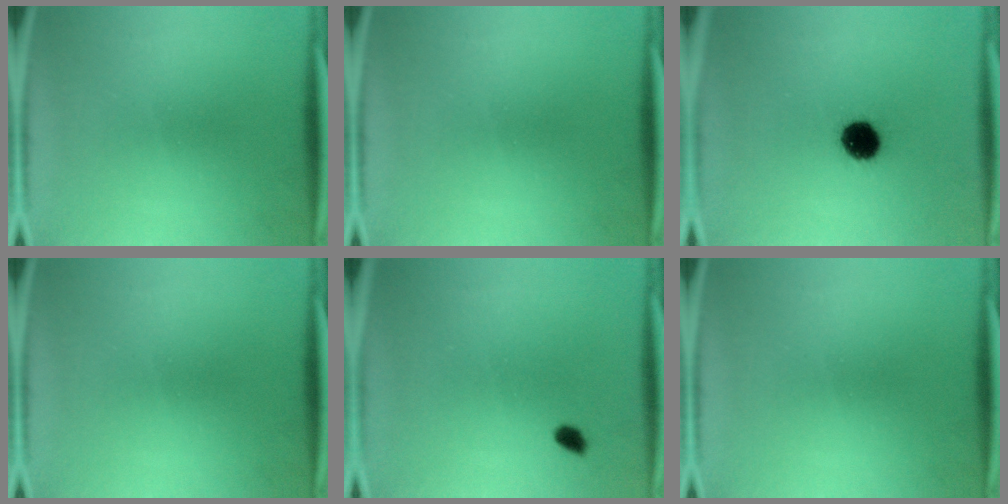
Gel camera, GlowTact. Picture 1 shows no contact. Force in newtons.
{"total": 0.0}
{"total": 8.1}
{"total": 0.0}
{"total": 1.5}
{"total": 0.0}